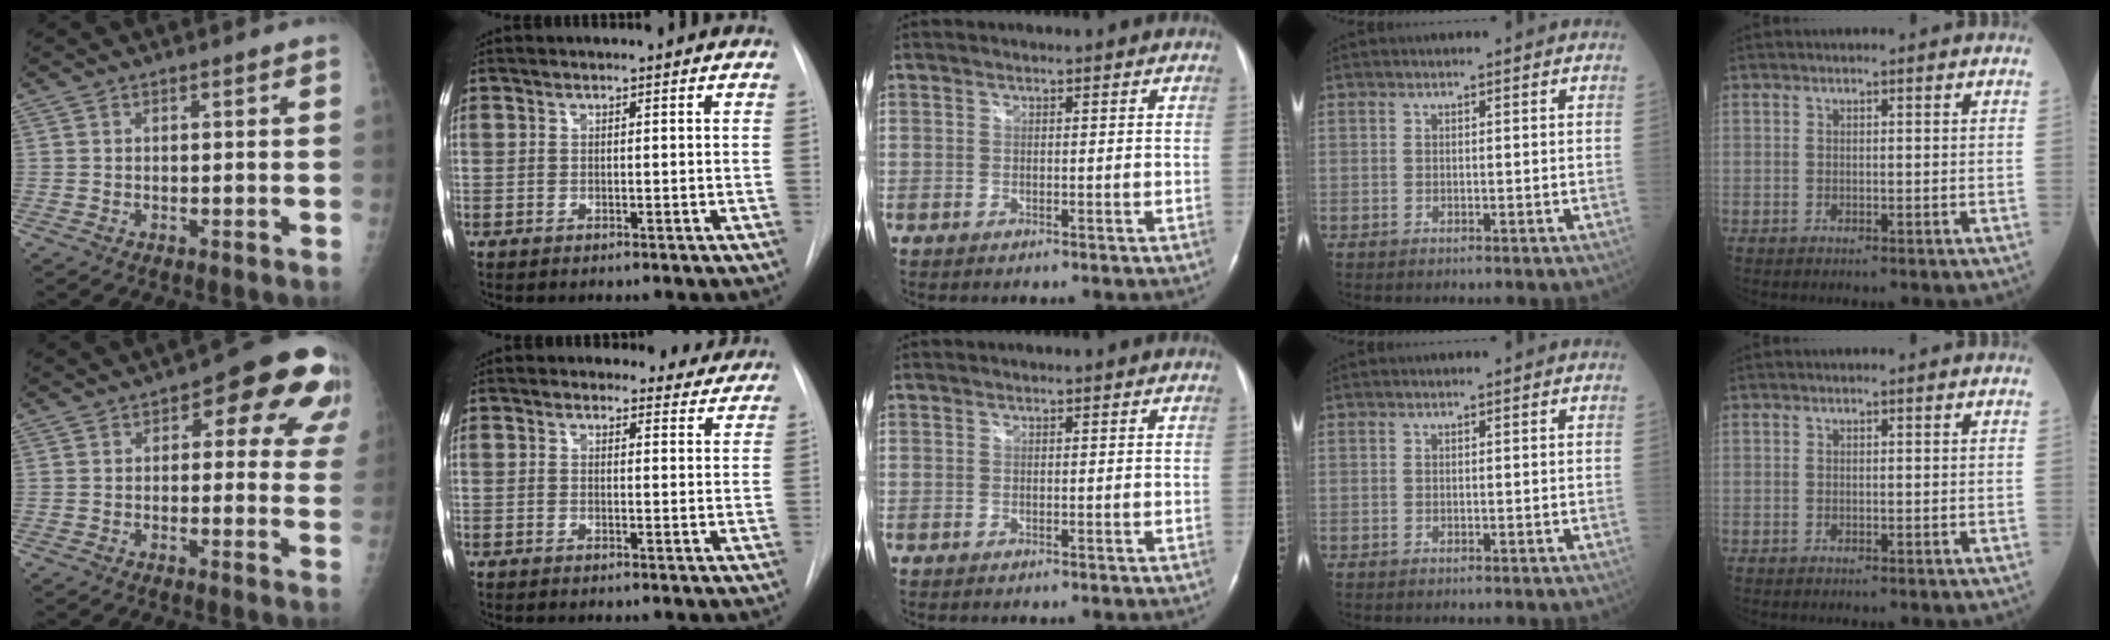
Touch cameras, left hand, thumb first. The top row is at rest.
{"thumb": {"total": 12.9, "force": [5.0, 6.6, 9.8], "torque": [-0.053, -0.001, 0.048]}, "index": {"total": 5.4, "force": [4.8, 2.4, -0.6], "torque": [0.033, -0.016, 0.028]}}